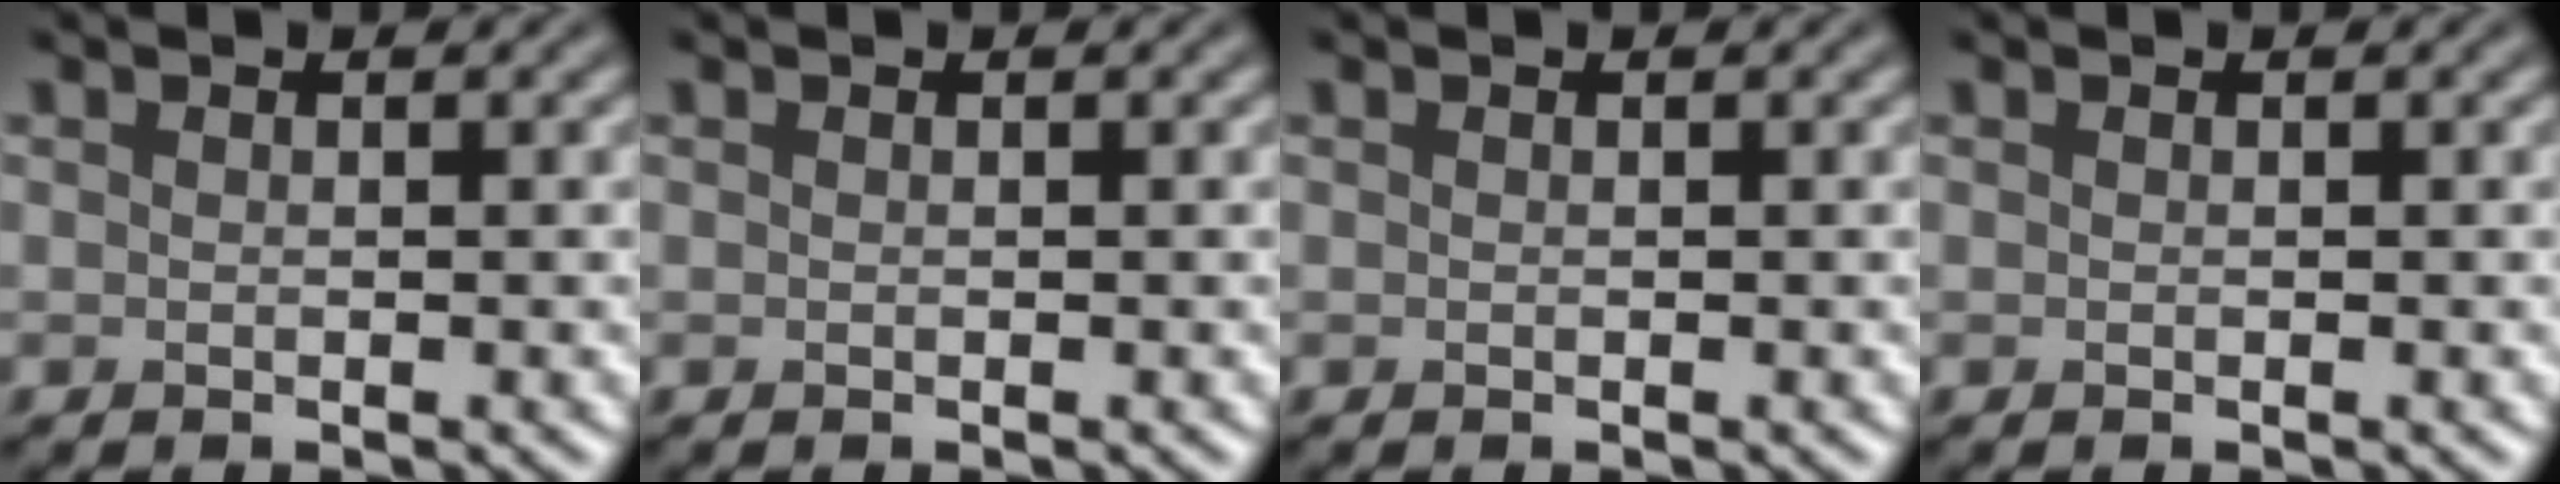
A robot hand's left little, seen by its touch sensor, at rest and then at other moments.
{"total": 0.0}
{"total": 0.0}
{"total": 0.0}